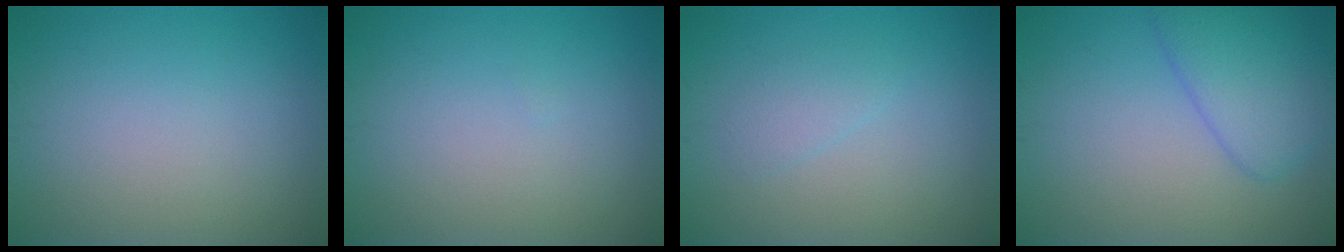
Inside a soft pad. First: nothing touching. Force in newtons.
{"total": 0.0}
{"total": 1.3, "press": 1.3, "slide": 0.2}
{"total": 4.0, "press": 4.0, "slide": 0.2}